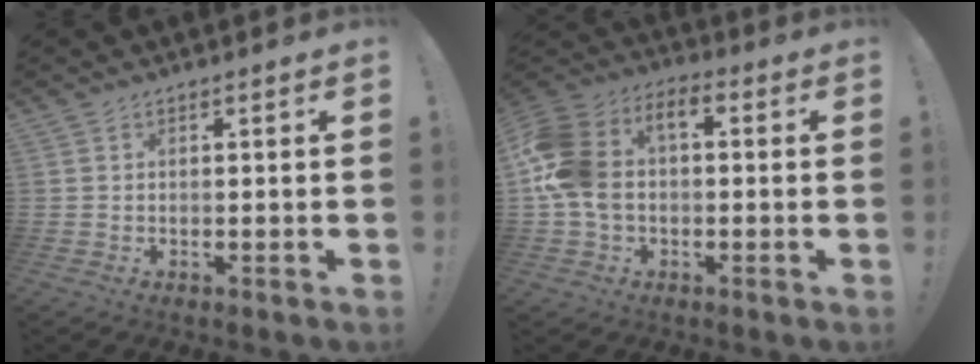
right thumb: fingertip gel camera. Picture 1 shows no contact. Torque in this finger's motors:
{"motor_torque": [1.49, 1.45, 1.69, -0.33, 0.51]}